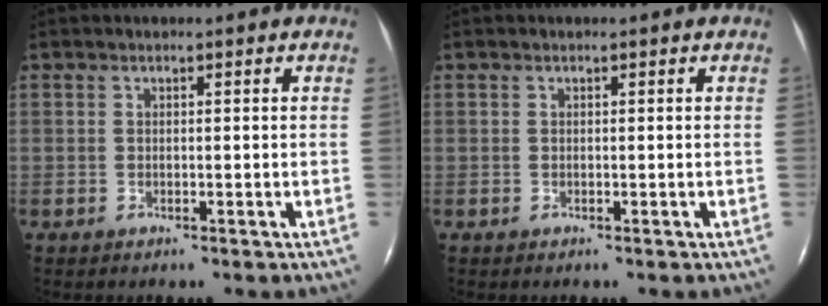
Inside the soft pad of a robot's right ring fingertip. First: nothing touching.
{"total": 0.0}